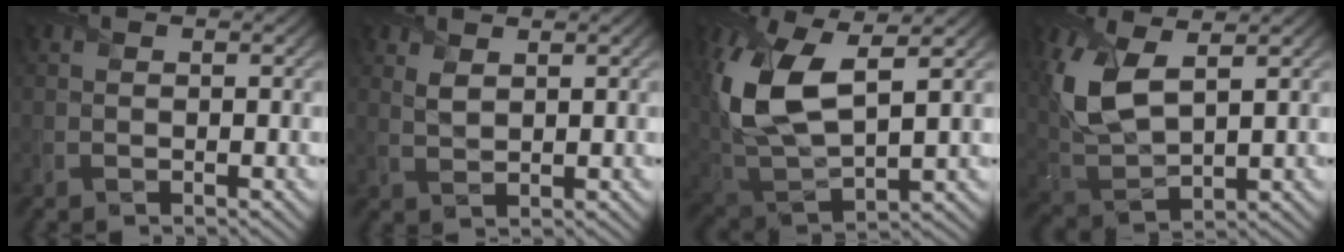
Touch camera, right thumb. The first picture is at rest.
{"total": 1.5, "force": [1.2, 0.5, 0.6], "torque": [-0.017, -0.003, 0.032]}
{"total": 13.8, "force": [3.7, 6.8, 11.4], "torque": [-0.279, 0.000, 0.077]}
{"total": 9.6, "force": [3.7, 4.7, 7.6], "torque": [-0.199, 0.001, 0.073]}